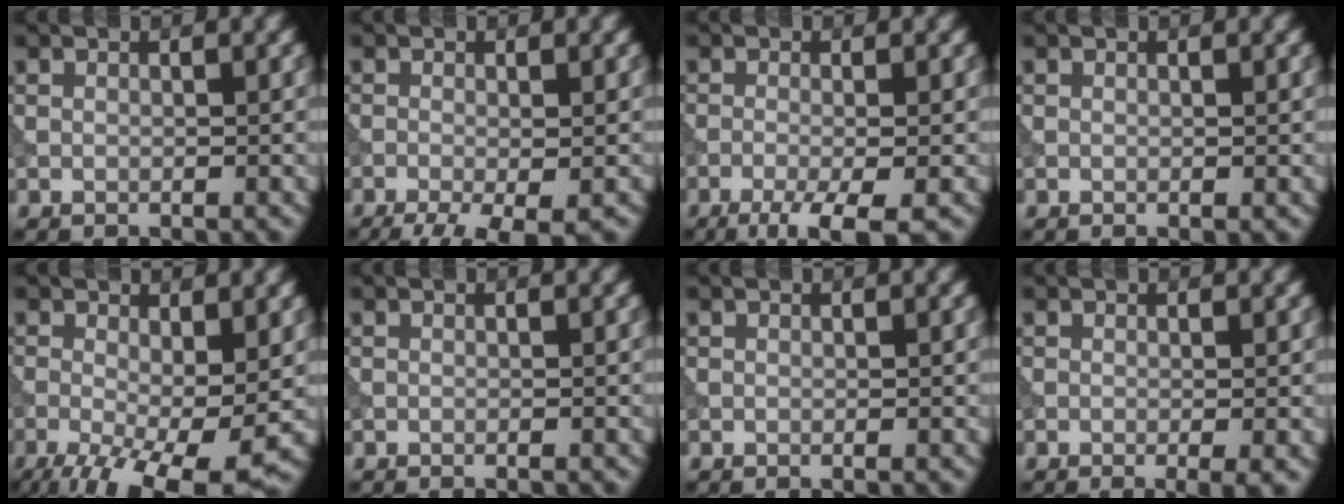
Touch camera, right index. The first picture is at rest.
{"total": 5.3, "force": [-3.0, 1.3, 4.1], "torque": [-0.065, -0.007, -0.051]}
{"total": 4.9, "force": [-2.7, 1.1, 4.0], "torque": [-0.063, -0.004, -0.050]}
{"total": 0.0}
{"total": 8.9, "force": [-3.0, 3.2, 7.8], "torque": [-0.145, -0.013, -0.046]}
{"total": 0.8, "force": [-0.7, 0.2, 0.3], "torque": [0.004, 0.001, -0.010]}
{"total": 0.0}
{"total": 2.1, "force": [-0.5, 0.4, 2.0], "torque": [-0.024, -0.008, -0.009]}